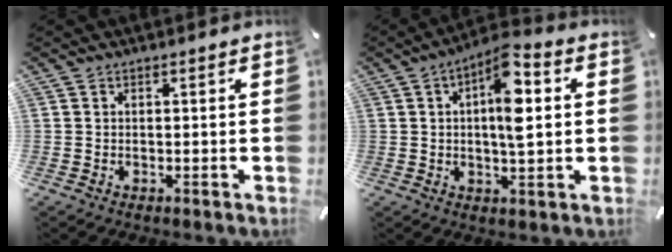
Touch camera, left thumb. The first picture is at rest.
{"total": 10.6, "force": [2.2, 3.7, 9.7], "torque": [-0.164, -0.003, 0.032]}